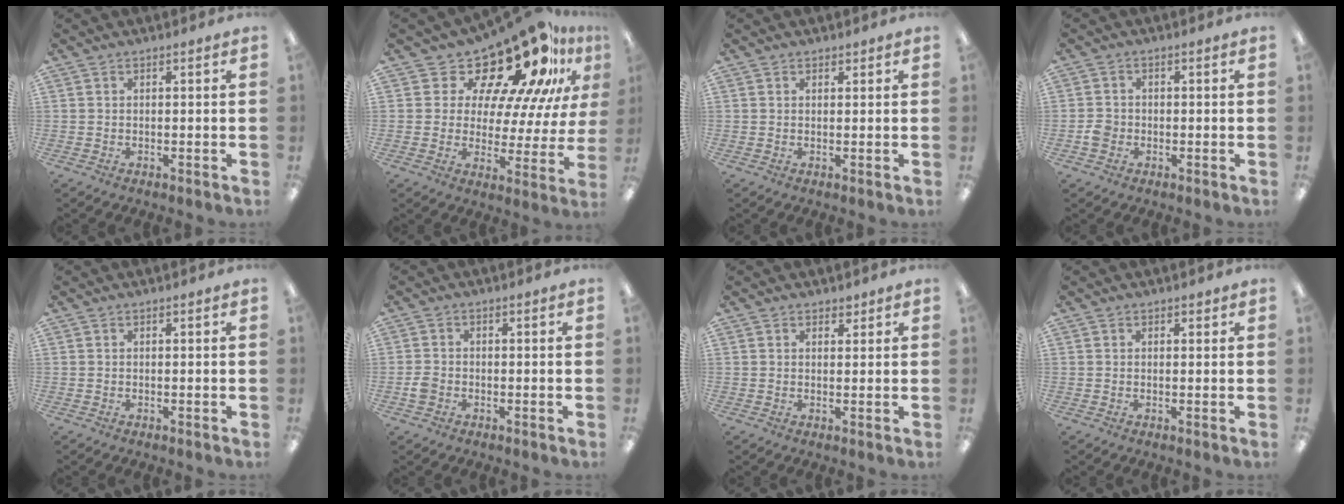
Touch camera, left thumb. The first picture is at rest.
{"total": 20.3, "force": [15.3, 8.0, 10.6], "torque": [-0.164, -0.122, 0.251]}
{"total": 1.0, "force": [0.8, 0.6, 0.1], "torque": [0.005, -0.002, 0.014]}
{"total": 2.9, "force": [-0.8, 2.5, 1.2], "torque": [-0.019, 0.007, -0.016]}
{"total": 0.0}
{"total": 2.6, "force": [-0.9, 2.1, 1.1], "torque": [-0.018, 0.006, -0.017]}
{"total": 1.8, "force": [1.4, 1.1, 0.3], "torque": [0.001, -0.003, 0.025]}
{"total": 1.0, "force": [0.6, 0.8, 0.3], "torque": [0.002, -0.001, 0.010]}